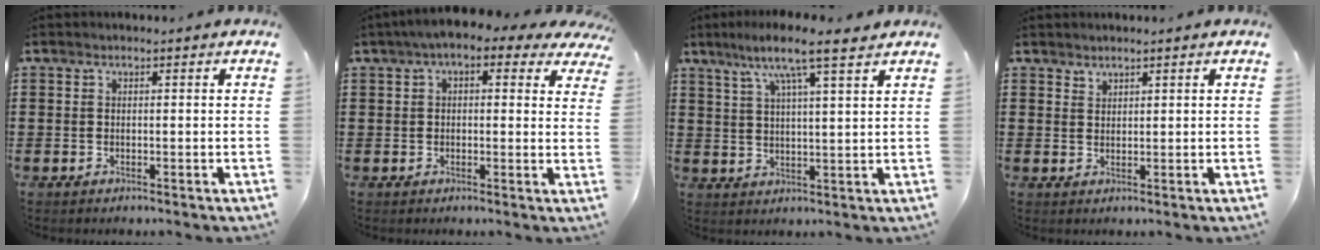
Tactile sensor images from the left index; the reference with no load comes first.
{"total": 4.4, "force": [2.4, 1.6, 3.3], "torque": [-0.071, 0.004, 0.039]}
{"total": 7.9, "force": [5.7, 0.4, 5.5], "torque": [-0.115, -0.013, 0.095]}
{"total": 1.5, "force": [1.5, 0.3, 0.0], "torque": [-0.003, 0.000, 0.030]}